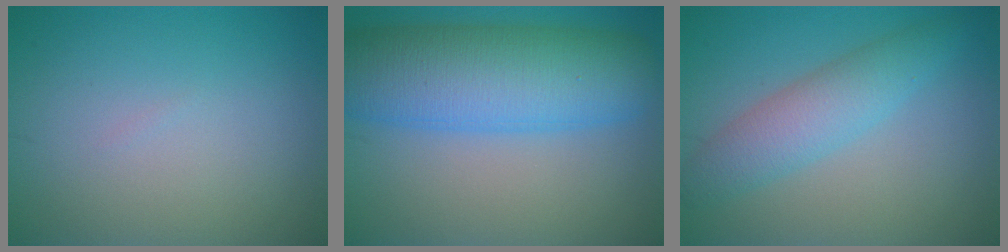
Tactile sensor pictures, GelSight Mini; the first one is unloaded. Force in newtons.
{"total": 10.9, "press": 10.9, "slide": 0.2}
{"total": 4.1, "press": 4.1, "slide": 0.1}